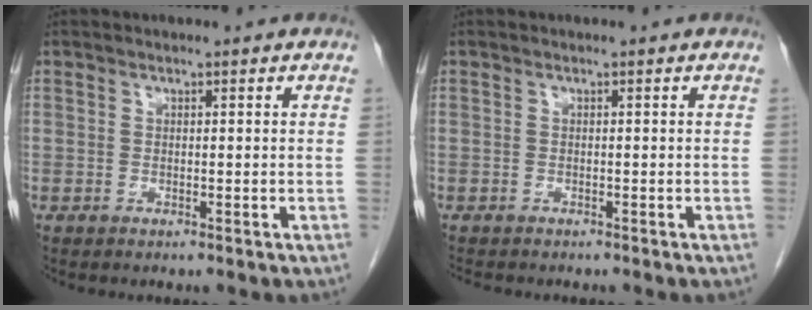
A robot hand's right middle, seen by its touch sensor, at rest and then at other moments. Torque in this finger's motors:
{"motor_torque": [0.08, -0.05, -0.02, -0.01]}